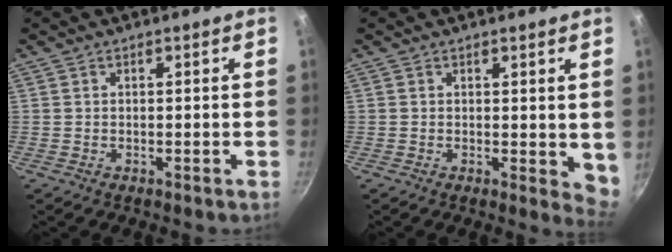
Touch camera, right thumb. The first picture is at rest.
{"total": 4.4, "force": [1.0, 2.2, 3.6], "torque": [-0.039, -0.006, 0.015]}